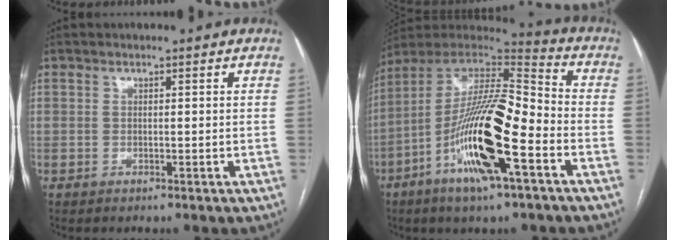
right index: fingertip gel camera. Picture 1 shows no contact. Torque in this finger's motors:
{"motor_torque": [1.29, -0.72, 0.93, 0.21]}